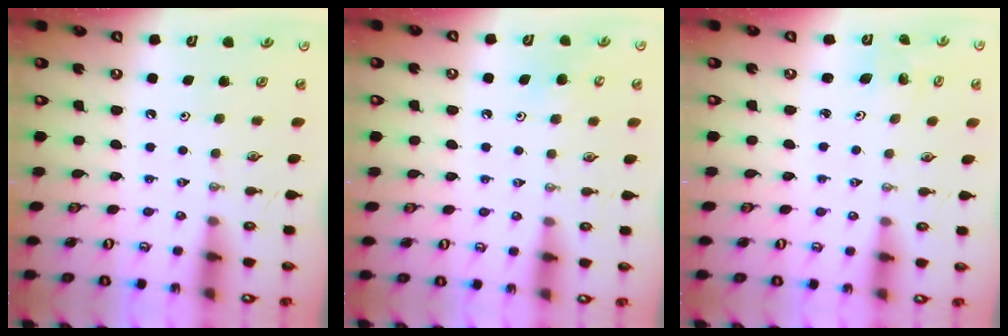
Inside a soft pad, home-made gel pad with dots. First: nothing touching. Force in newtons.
{"total": 6.0, "press": 5.9, "slide": 0.5}
{"total": 2.3, "press": 2.3, "slide": 0.2}